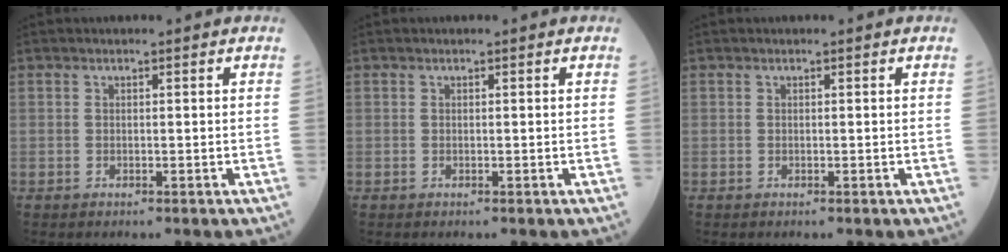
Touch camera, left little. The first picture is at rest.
{"total": 0.0}
{"total": 0.0}